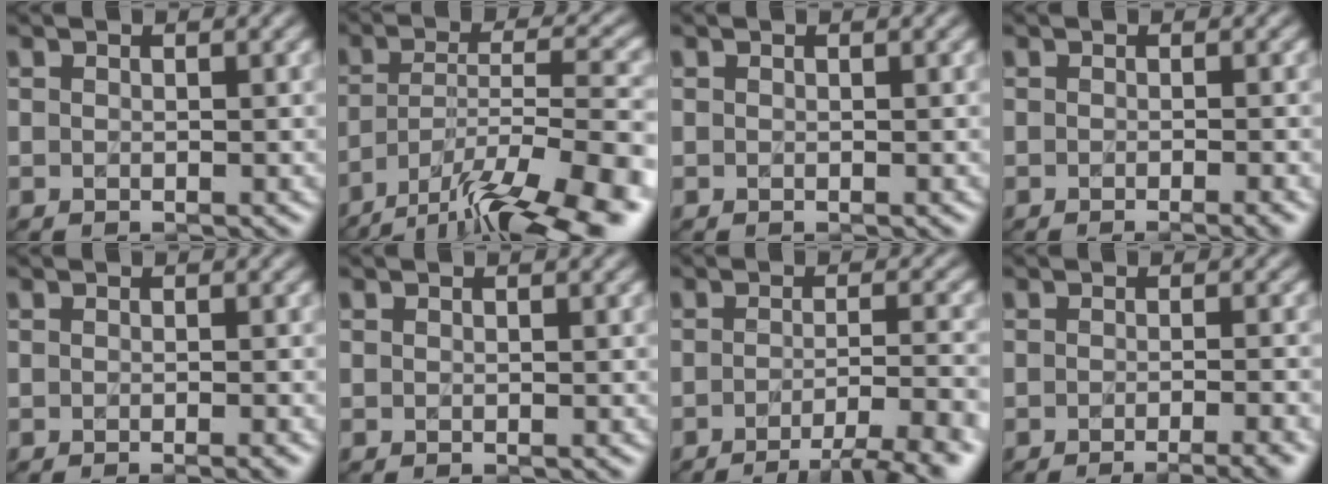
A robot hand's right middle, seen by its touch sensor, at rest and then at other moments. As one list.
[{"total": 14.4, "force": [-9.7, 4.0, 9.8], "torque": [-0.190, -0.009, -0.155]}, {"total": 0.0}, {"total": 2.4, "force": [-1.1, 0.5, 2.0], "torque": [-0.018, -0.004, -0.017]}, {"total": 1.5, "force": [-0.6, 0.3, 1.3], "torque": [-0.011, -0.004, -0.011]}, {"total": 0.0}, {"total": 6.5, "force": [-3.8, 1.5, 5.0], "torque": [-0.062, 0.000, -0.053]}, {"total": 5.0, "force": [-2.7, 1.3, 4.0], "torque": [-0.031, 0.002, -0.030]}]